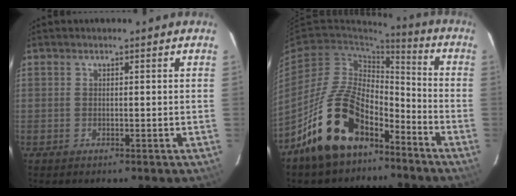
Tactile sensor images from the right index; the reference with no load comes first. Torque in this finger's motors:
{"motor_torque": [0.96, -0.70, 1.05, 0.21]}